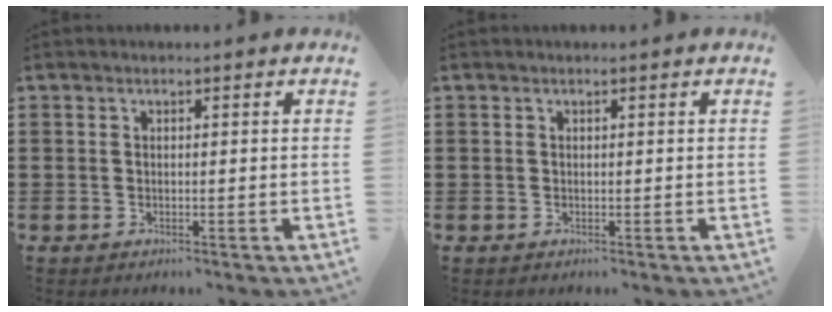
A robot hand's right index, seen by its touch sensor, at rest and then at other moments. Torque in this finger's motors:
{"motor_torque": [1.48, 0.66, 0.00, 0.00]}